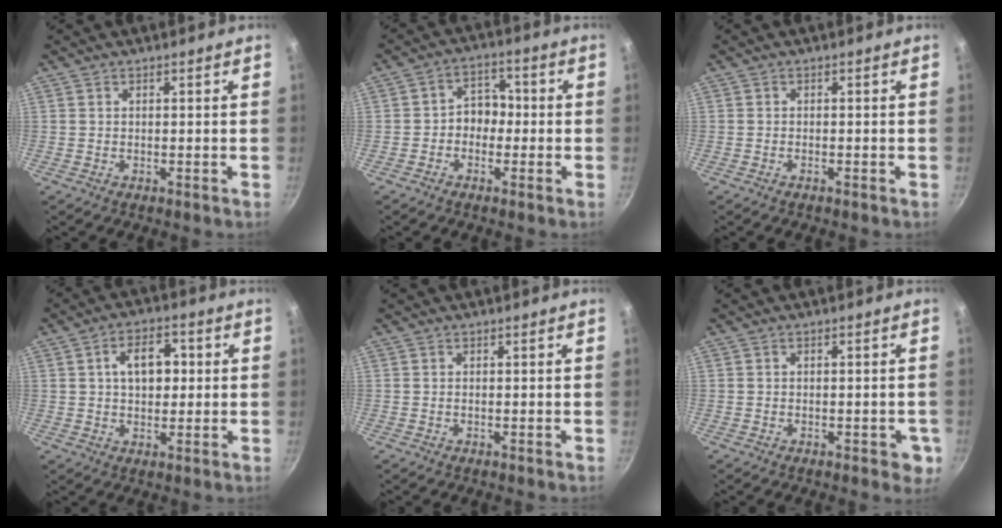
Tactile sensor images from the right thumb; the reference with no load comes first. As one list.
[{"total": 5.5, "force": [-1.0, 4.4, 3.1], "torque": [-0.003, 0.024, -0.027]}, {"total": 0.5, "force": [-0.4, 0.1, 0.3], "torque": [-0.010, 0.004, -0.010]}, {"total": 8.0, "force": [1.3, 5.1, 6.1], "torque": [-0.072, 0.010, 0.014]}, {"total": 0.0}, {"total": 3.9, "force": [-1.3, 2.0, 3.1], "torque": [-0.019, 0.007, -0.016]}]